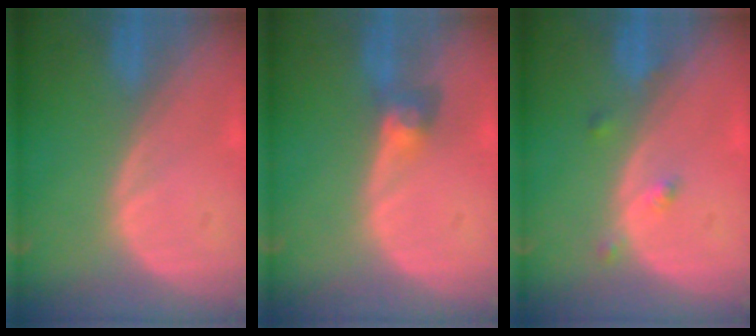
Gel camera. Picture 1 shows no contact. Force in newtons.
{"total": 3.1, "press": 2.7, "slide": 1.4}
{"total": 2.2, "press": 1.8, "slide": 1.3}